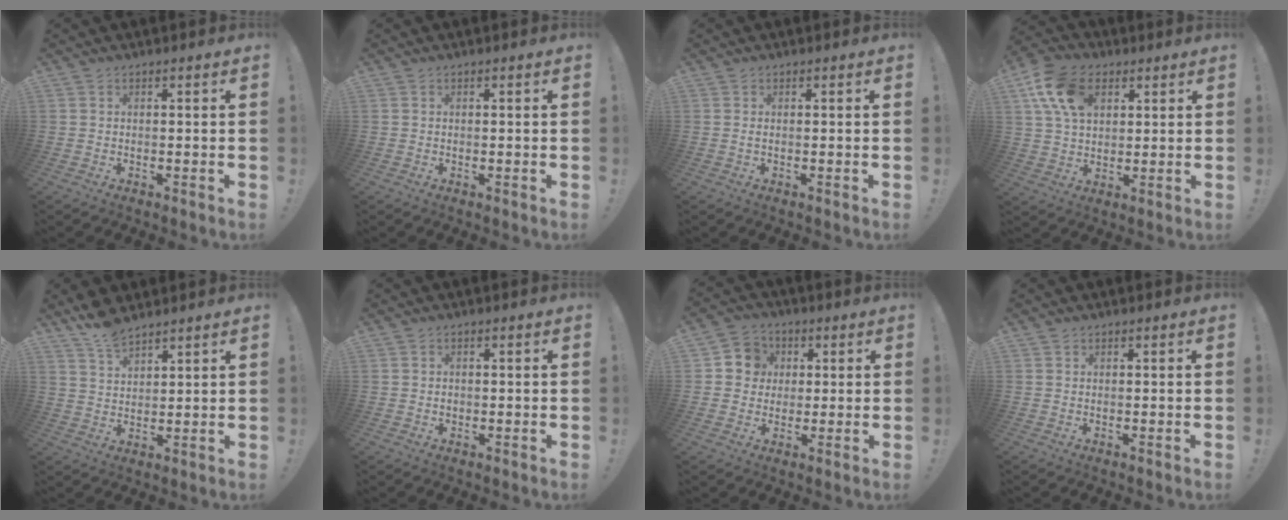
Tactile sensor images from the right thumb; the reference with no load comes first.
{"total": 0.0}
{"total": 0.7, "force": [0.0, 0.0, 0.7], "torque": [-0.009, -0.001, -0.001]}
{"total": 14.5, "force": [5.9, 10.1, 8.7], "torque": [-0.150, -0.007, 0.117]}
{"total": 7.1, "force": [6.1, 2.4, 2.9], "torque": [-0.053, -0.037, 0.113]}
{"total": 0.8, "force": [-0.1, 0.8, 0.3], "torque": [-0.002, 0.001, -0.003]}
{"total": 7.7, "force": [0.8, 7.4, 1.9], "torque": [-0.022, 0.004, 0.018]}
{"total": 0.0}